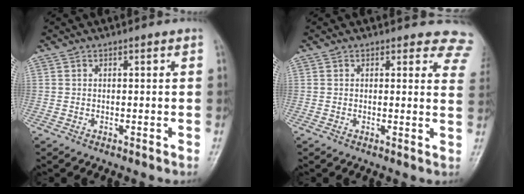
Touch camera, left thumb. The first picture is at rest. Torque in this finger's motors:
{"motor_torque": [0.14, 0.06, 0.26, -0.03, 0.03]}